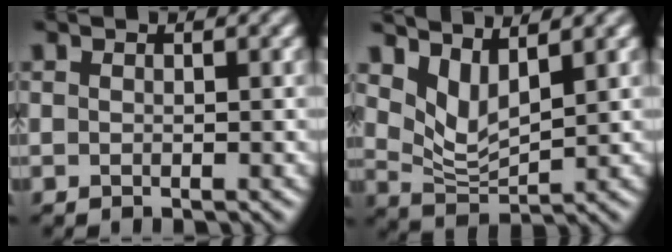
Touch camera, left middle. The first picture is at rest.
{"total": 3.1, "force": [2.2, 1.1, 2.0], "torque": [-0.050, -0.008, 0.052]}